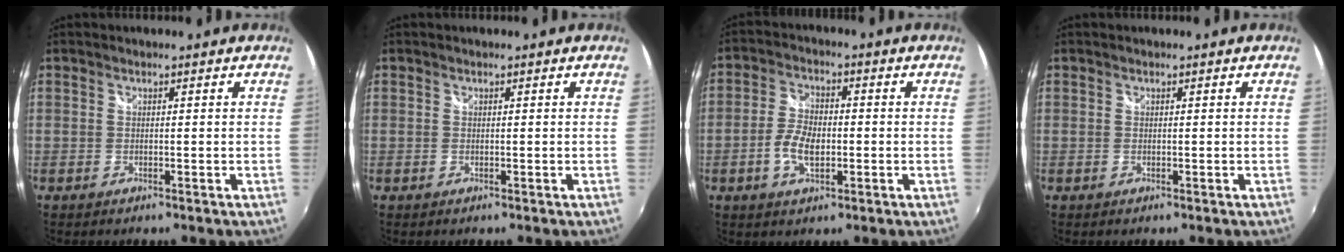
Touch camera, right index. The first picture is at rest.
{"total": 0.0}
{"total": 6.3, "force": [-1.6, 3.4, 5.1], "torque": [-0.106, 0.008, -0.028]}
{"total": 0.0}